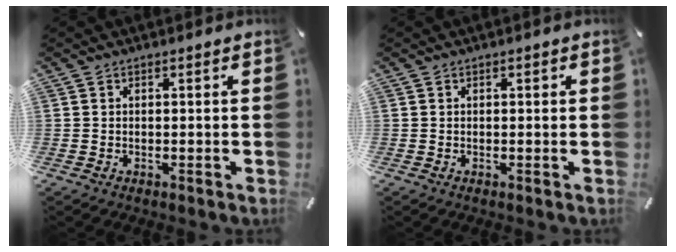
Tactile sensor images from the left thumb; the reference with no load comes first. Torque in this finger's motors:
{"motor_torque": [-0.34, -0.24, 0.10, 0.01, -0.01]}